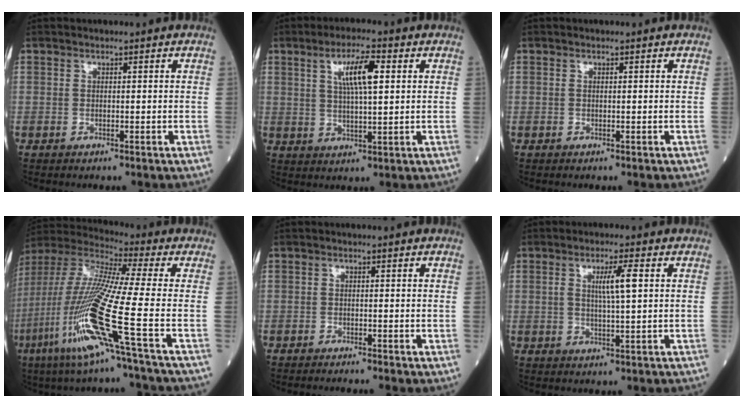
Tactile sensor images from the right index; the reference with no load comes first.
{"total": 7.0, "force": [2.4, 1.1, 6.5], "torque": [-0.119, 0.008, 0.042]}
{"total": 0.0}
{"total": 18.7, "force": [-7.2, -1.1, 17.3], "torque": [-0.376, -0.035, -0.153]}
{"total": 1.6, "force": [-1.3, -0.3, 0.8], "torque": [-0.011, 0.002, -0.023]}
{"total": 4.6, "force": [1.1, 0.1, 4.5], "torque": [-0.081, 0.001, 0.018]}